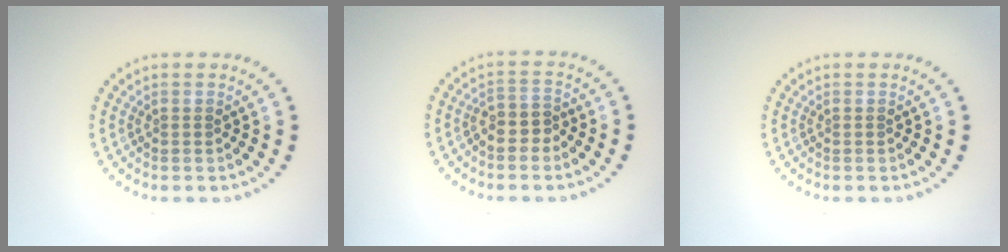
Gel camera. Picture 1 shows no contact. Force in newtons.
{"total": 1.6, "press": 1.4, "slide": 0.7}
{"total": 0.0}